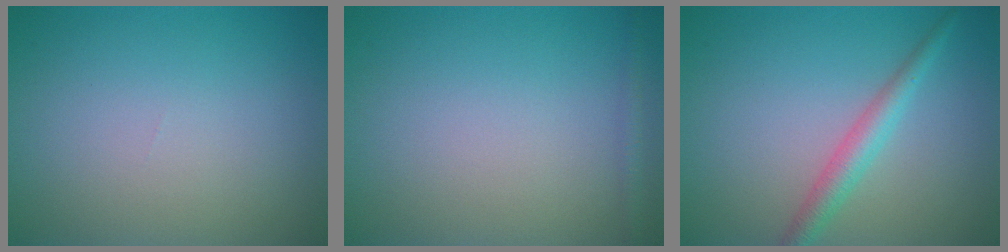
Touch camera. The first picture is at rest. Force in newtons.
{"total": 1.0, "press": 1.0, "slide": 0.1}
{"total": 2.6, "press": 2.5, "slide": 0.1}